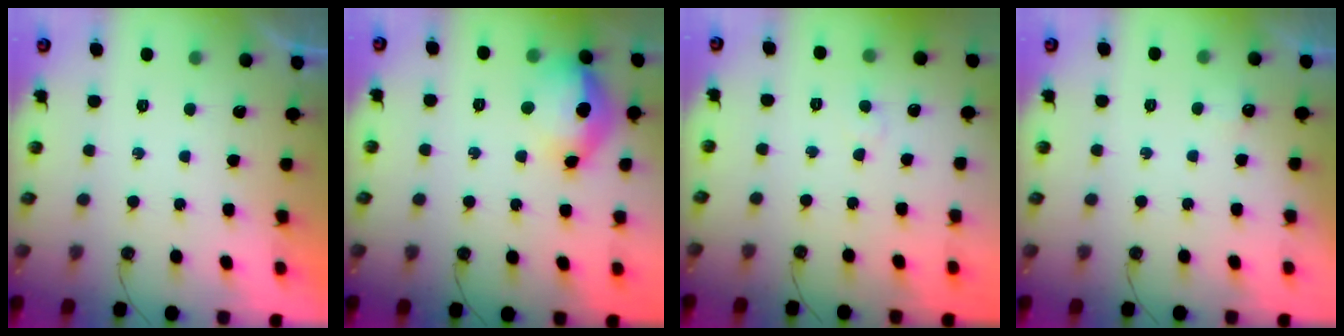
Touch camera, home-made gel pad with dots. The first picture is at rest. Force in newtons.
{"total": 21.9, "press": 18.2, "slide": 12.1}
{"total": 3.0, "press": 3.0, "slide": 0.4}
{"total": 3.9, "press": 3.1, "slide": 2.4}